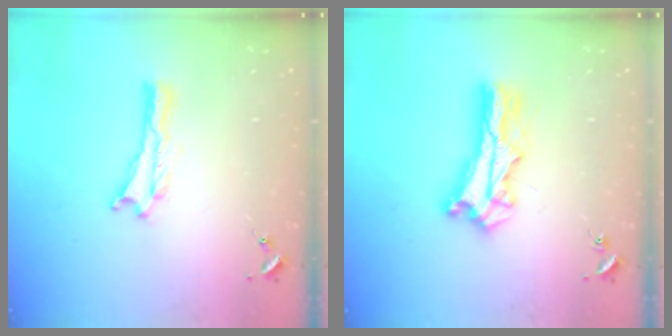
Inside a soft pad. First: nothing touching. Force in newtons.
{"total": 8.4, "press": 8.3, "slide": 0.8}